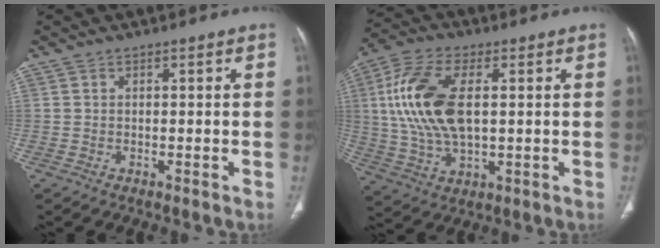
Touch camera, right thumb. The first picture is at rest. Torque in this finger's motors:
{"motor_torque": [-0.29, 1.11, 1.08, 0.97, 0.55]}